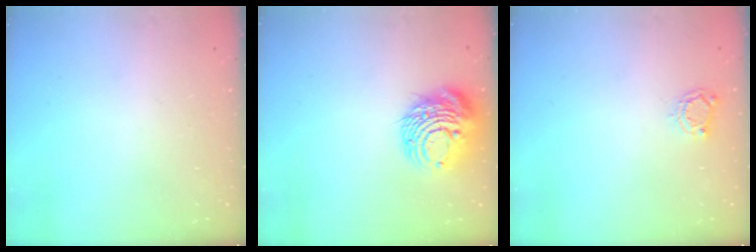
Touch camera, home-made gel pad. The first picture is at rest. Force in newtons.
{"total": 13.0, "press": 12.9, "slide": 1.5}
{"total": 4.0, "press": 3.9, "slide": 0.3}